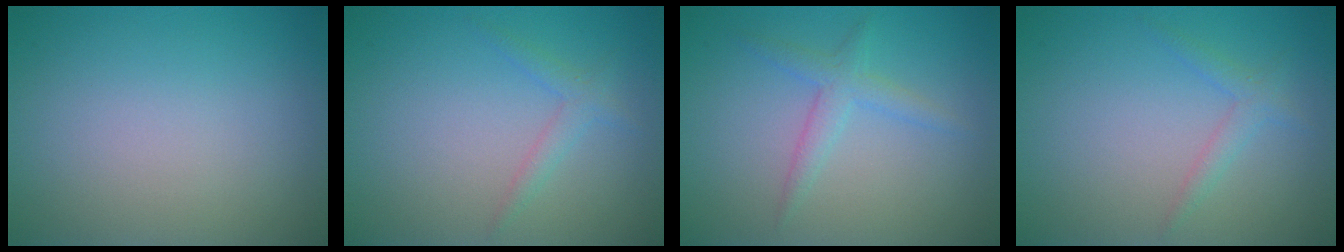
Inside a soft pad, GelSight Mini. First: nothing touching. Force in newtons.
{"total": 1.4, "press": 1.4, "slide": 0.1}
{"total": 1.3, "press": 1.3, "slide": 0.1}
{"total": 1.4, "press": 1.4, "slide": 0.1}